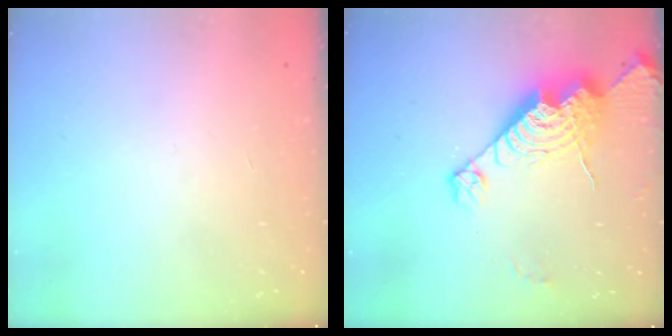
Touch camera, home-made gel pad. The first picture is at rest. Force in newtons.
{"total": 17.6, "press": 17.5, "slide": 1.8}